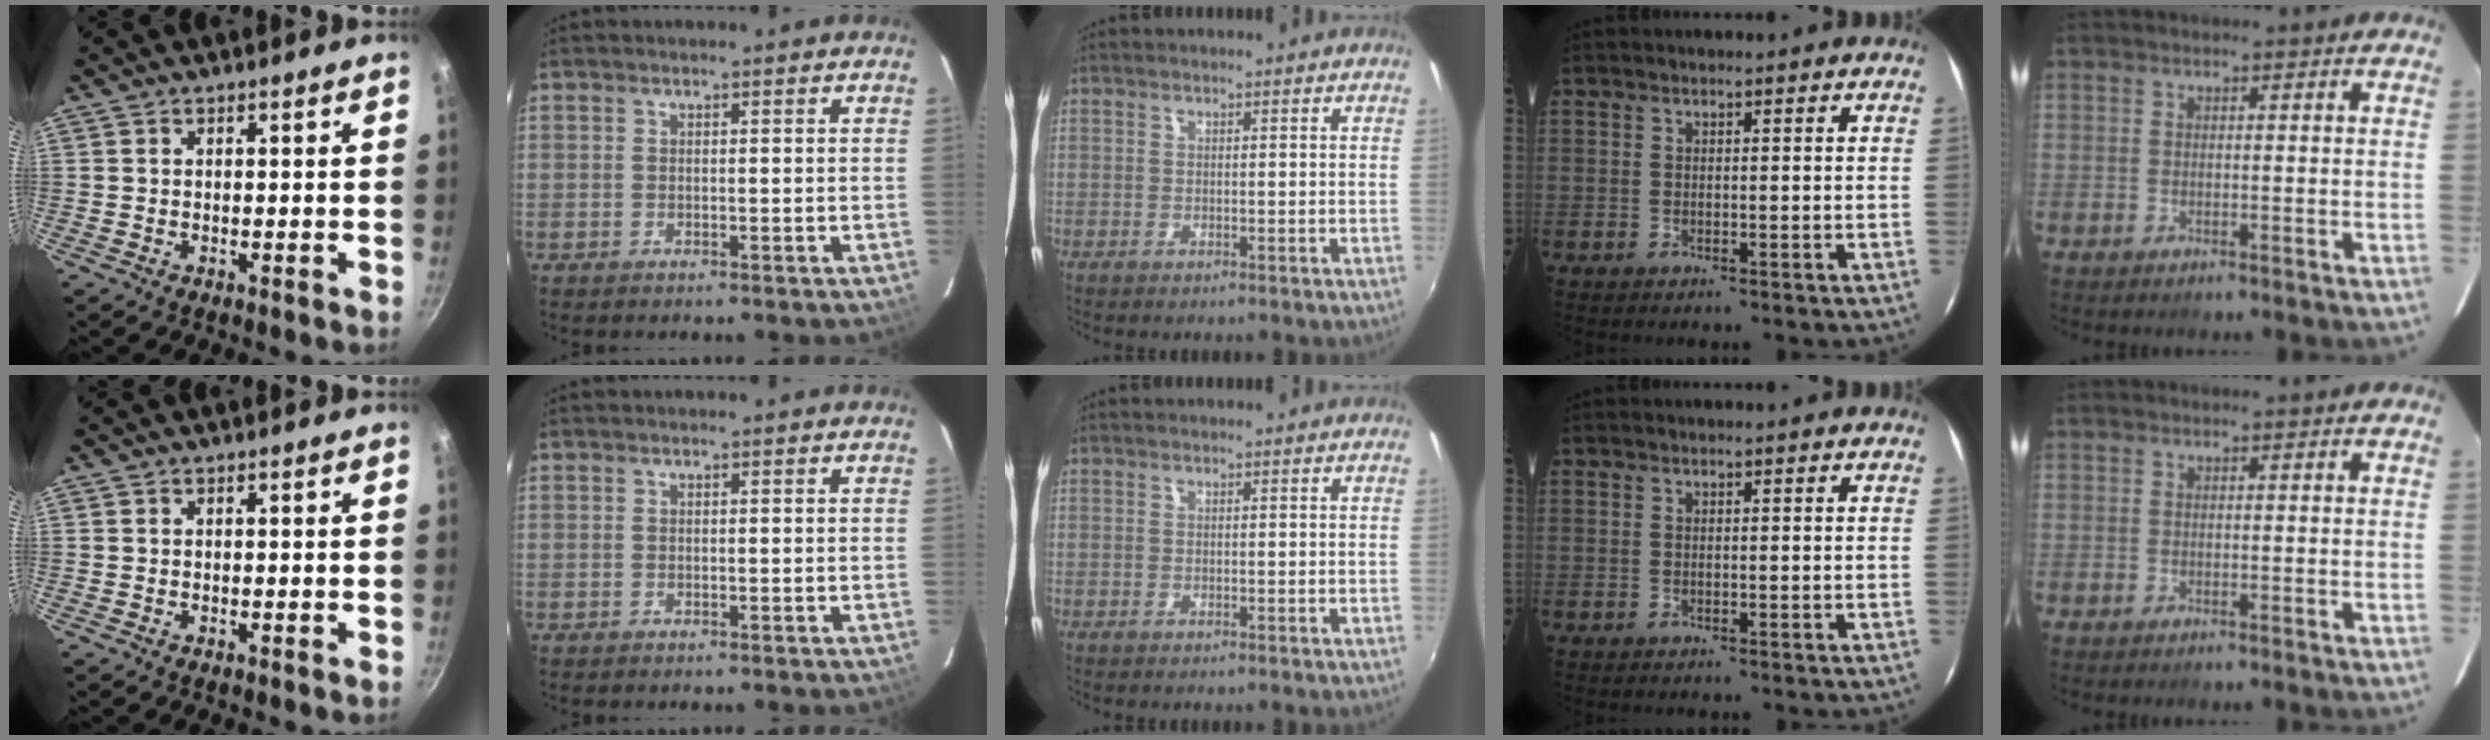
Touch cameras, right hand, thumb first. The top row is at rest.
{}